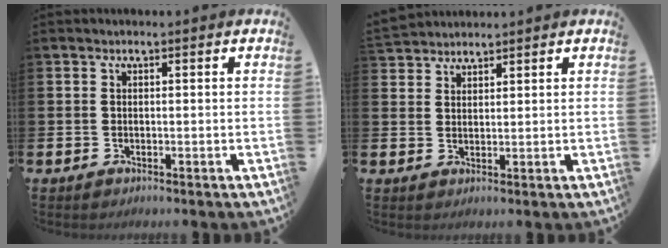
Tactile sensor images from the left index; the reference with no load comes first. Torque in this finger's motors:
{"motor_torque": [1.01, -1.13, 1.00, 0.21]}